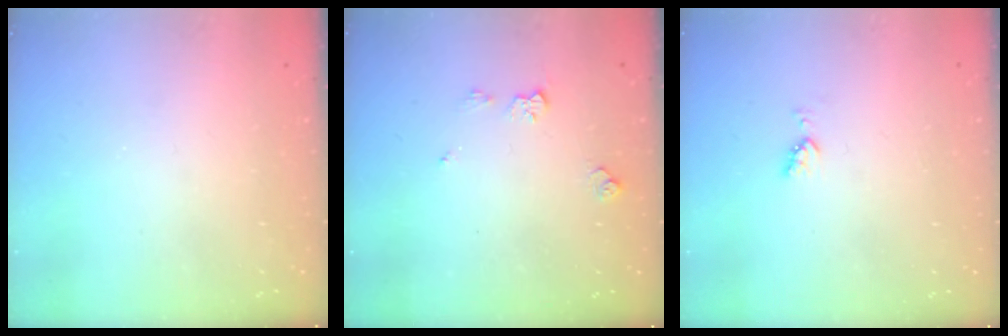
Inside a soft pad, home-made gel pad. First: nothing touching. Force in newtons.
{"total": 5.9, "press": 5.9, "slide": 0.8}
{"total": 3.6, "press": 3.5, "slide": 0.9}